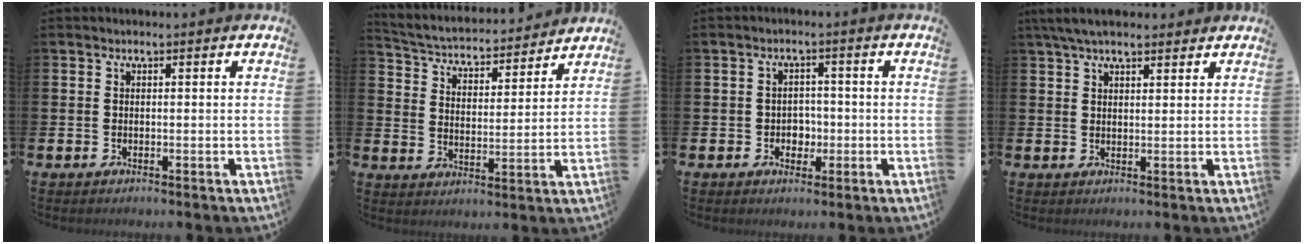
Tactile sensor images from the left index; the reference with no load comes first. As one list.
[{"total": 4.4, "force": [4.1, 1.2, 0.7], "torque": [-0.041, -0.041, 0.063]}, {"total": 2.5, "force": [-0.5, 2.3, 1.0], "torque": [-0.014, 0.001, -0.017]}, {"total": 4.5, "force": [3.8, 1.3, 1.9], "torque": [-0.046, -0.006, 0.072]}]